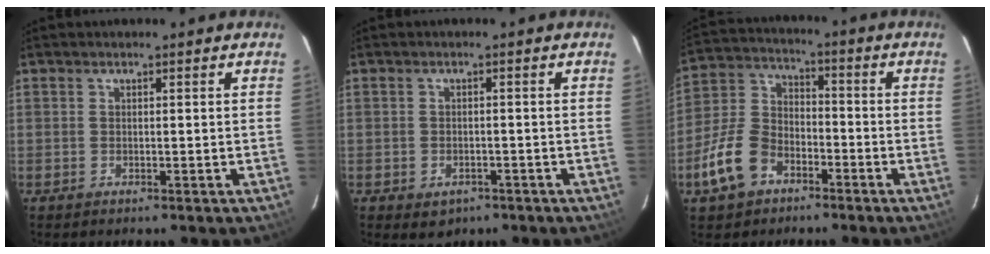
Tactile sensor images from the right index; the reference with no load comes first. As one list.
[{"total": 3.8, "force": [-2.0, 2.8, 1.4], "torque": [-0.033, -0.005, -0.020]}, {"total": 11.7, "force": [-6.3, 7.7, 6.1], "torque": [-0.146, 0.019, -0.119]}]